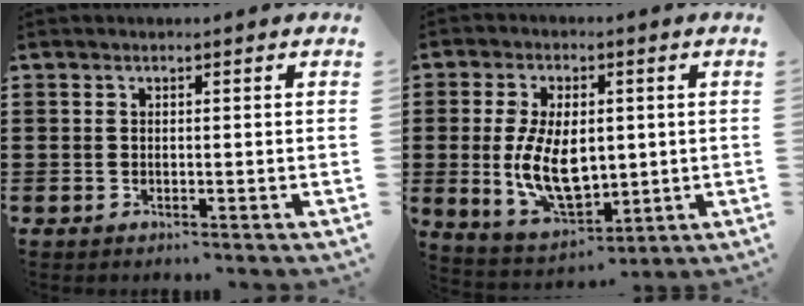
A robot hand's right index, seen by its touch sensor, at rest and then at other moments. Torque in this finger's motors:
{"motor_torque": [1.75, 0.38, 0.52, 0.14]}